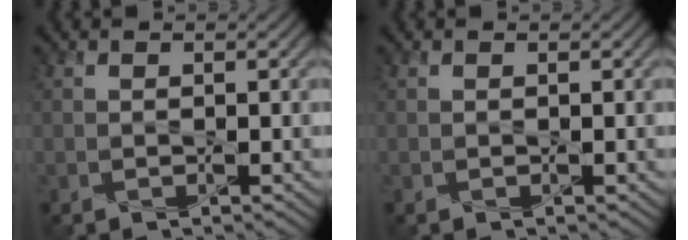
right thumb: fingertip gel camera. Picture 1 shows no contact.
{"total": 0.0}